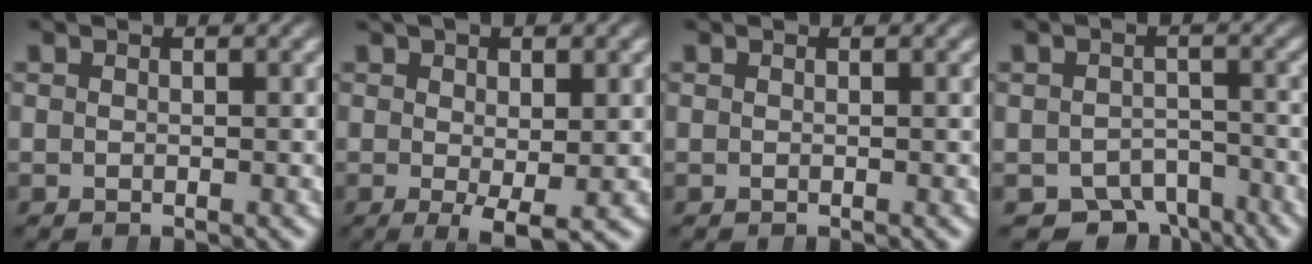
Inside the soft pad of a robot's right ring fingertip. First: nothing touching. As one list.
[{"total": 3.9, "force": [-0.7, 1.0, 3.7], "torque": [-0.060, -0.020, 0.000]}, {"total": 0.0}, {"total": 6.7, "force": [-5.2, 3.9, 1.8], "torque": [-0.012, -0.022, -0.082]}]